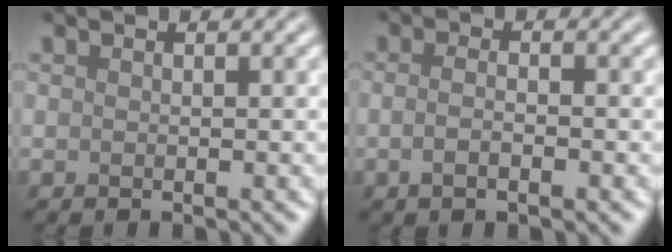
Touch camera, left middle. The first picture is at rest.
{"total": 2.1, "force": [-0.6, 0.8, 1.8], "torque": [-0.027, -0.004, -0.014]}